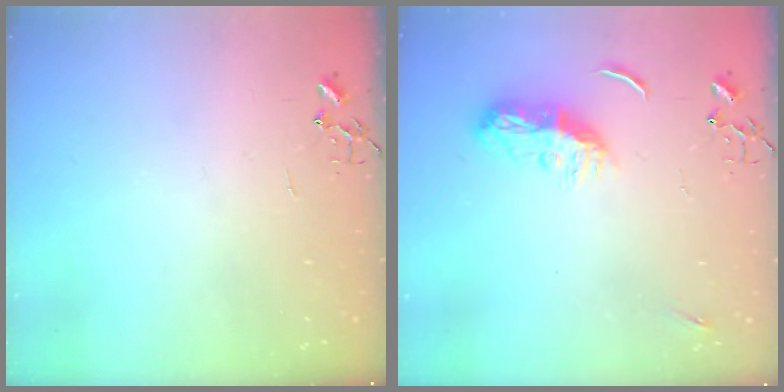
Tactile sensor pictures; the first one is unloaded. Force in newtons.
{"total": 10.6, "press": 10.6, "slide": 0.4}